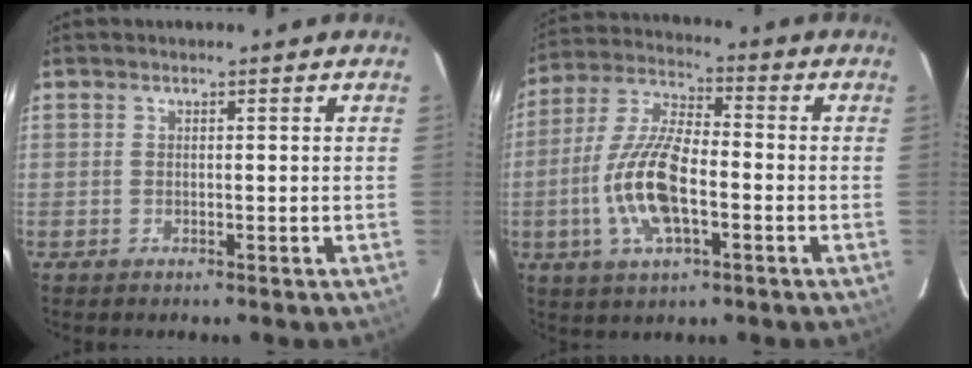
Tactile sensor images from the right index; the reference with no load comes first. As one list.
[{"total": 14.2, "force": [-3.5, 5.5, 12.6], "torque": [-0.268, 0.000, -0.070]}]